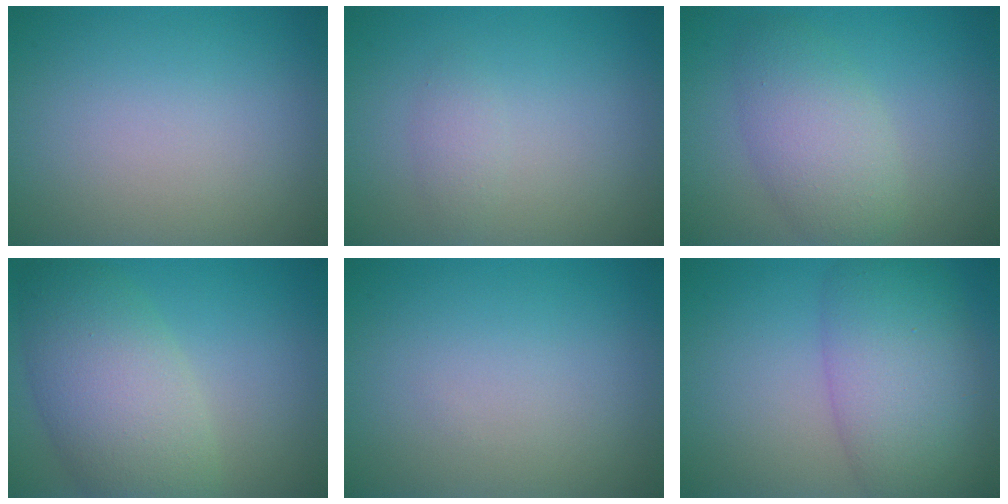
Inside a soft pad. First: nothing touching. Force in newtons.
{"total": 1.1, "press": 1.1, "slide": 0.1}
{"total": 4.5, "press": 4.5, "slide": 0.2}
{"total": 7.4, "press": 7.4, "slide": 0.4}
{"total": 0.0}
{"total": 7.9, "press": 7.9, "slide": 0.3}